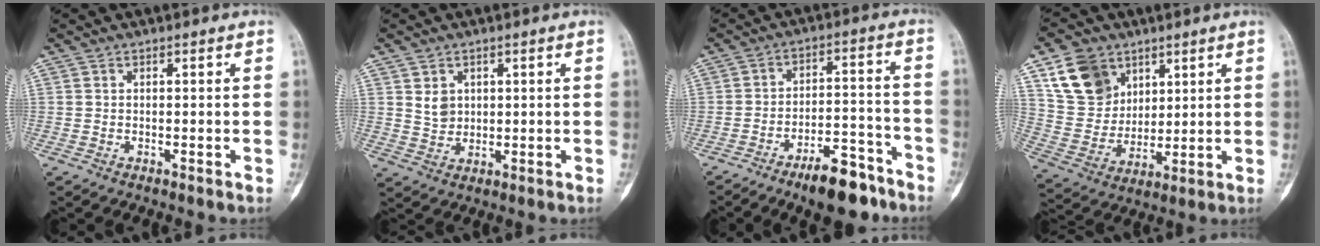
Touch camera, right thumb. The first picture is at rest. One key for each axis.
{"total": 4.0, "fx": 1.4, "fy": 3.2, "fz": 2.0, "tx": -0.019, "ty": -0.012, "tz": 0.034}
{"total": 11.7, "fx": -8.2, "fy": 4.1, "fz": 7.2, "tx": -0.094, "ty": 0.069, "tz": -0.130}
{"total": 13.3, "fx": 7.2, "fy": 9.9, "fz": 5.3, "tx": -0.075, "ty": -0.028, "tz": 0.148}